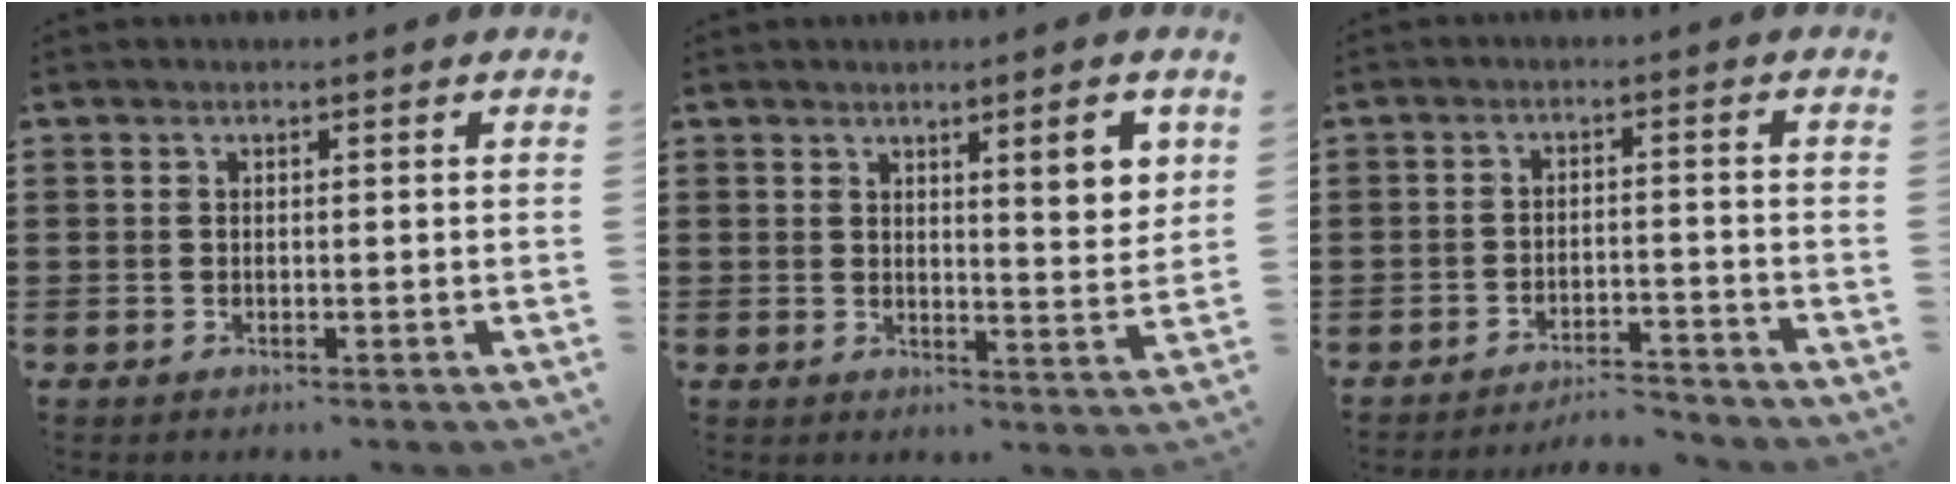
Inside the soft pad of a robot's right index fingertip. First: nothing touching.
{"total": 5.7, "force": [2.9, 1.2, 4.7], "torque": [-0.074, -0.004, 0.043]}
{"total": 3.8, "force": [-3.7, 0.0, 0.7], "torque": [-0.018, 0.000, -0.078]}